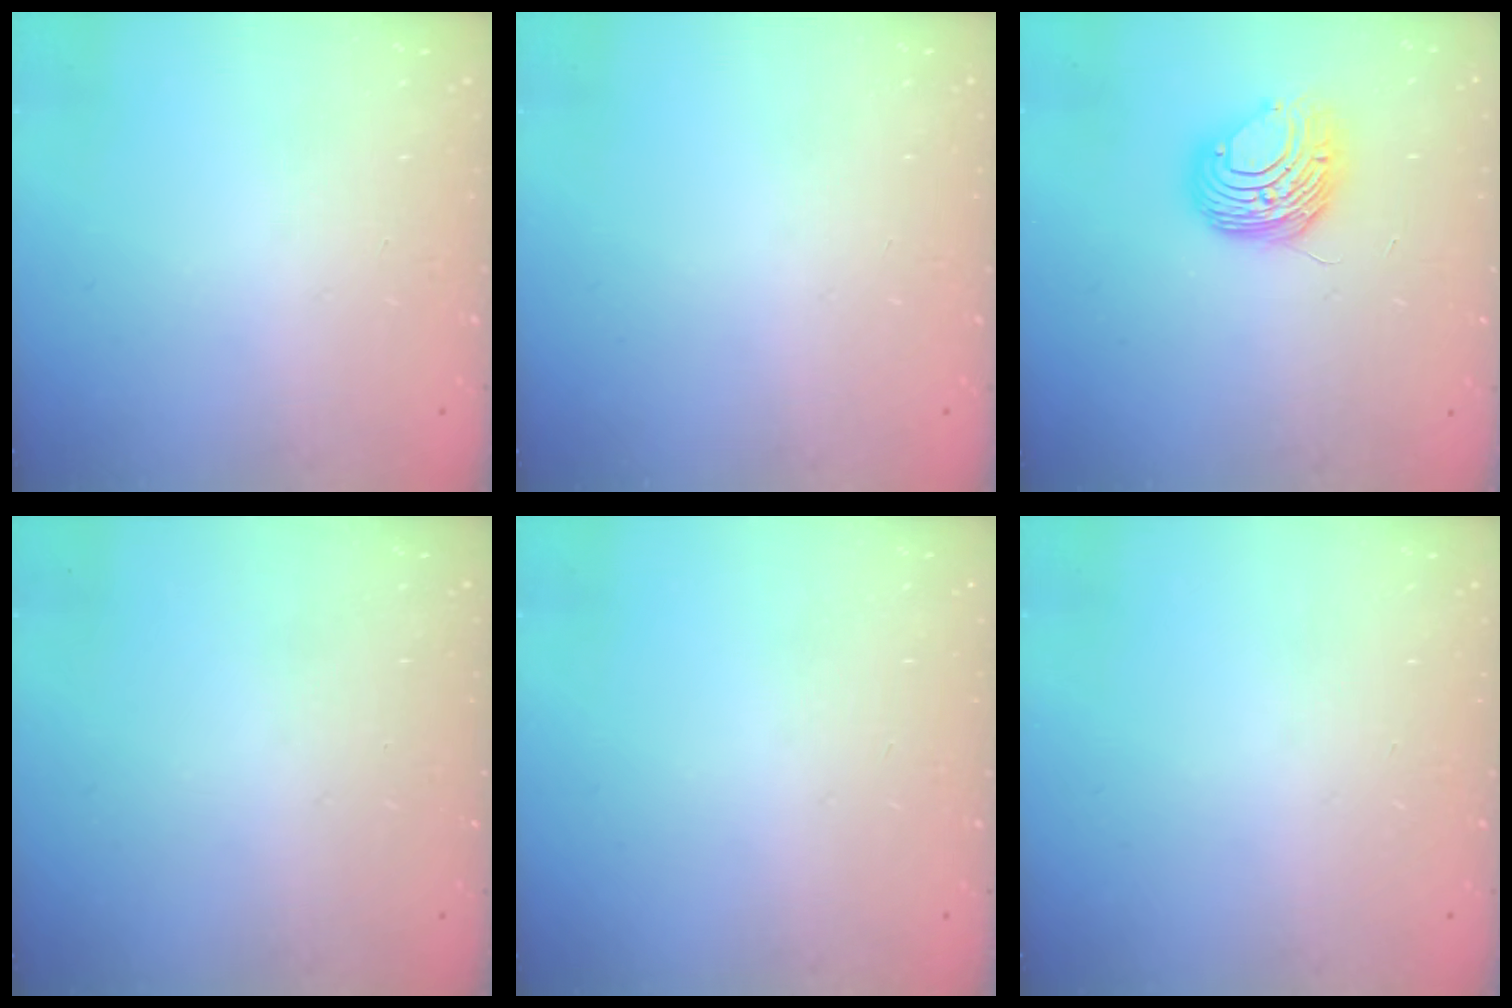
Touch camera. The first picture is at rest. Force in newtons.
{"total": 0.0}
{"total": 8.9, "press": 8.9, "slide": 0.5}
{"total": 0.0}
{"total": 0.0}
{"total": 0.0}